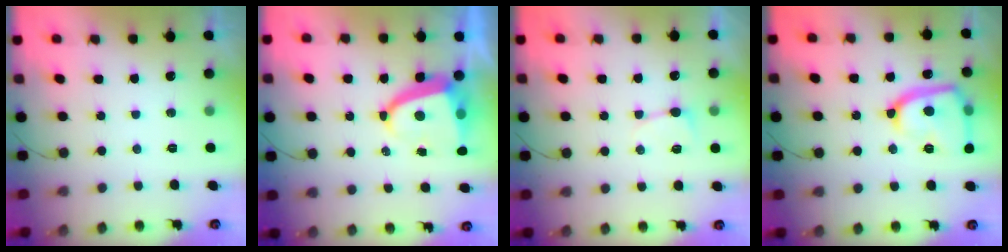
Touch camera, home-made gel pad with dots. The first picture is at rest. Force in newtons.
{"total": 7.4, "press": 7.4, "slide": 0.9}
{"total": 3.6, "press": 3.5, "slide": 0.5}
{"total": 17.8, "press": 17.7, "slide": 1.6}